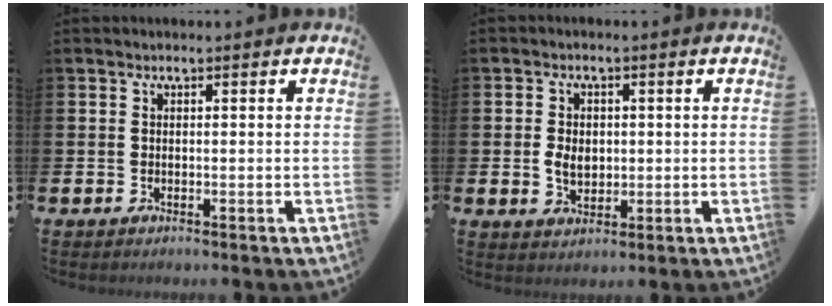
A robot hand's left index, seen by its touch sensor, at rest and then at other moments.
{"total": 3.5, "force": [0.1, 2.6, 2.4], "torque": [-0.030, 0.003, -0.005]}